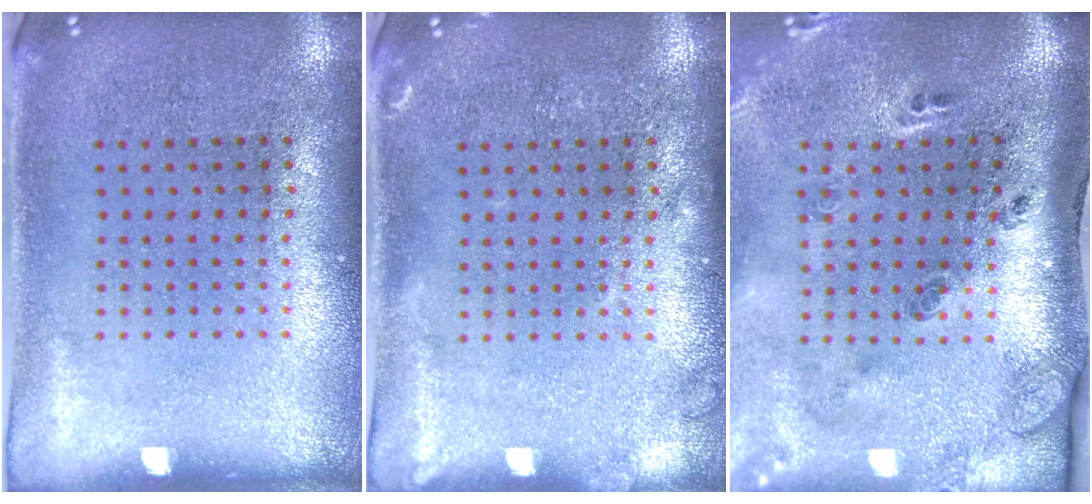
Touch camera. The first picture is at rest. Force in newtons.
{"total": 1.2, "press": 1.1, "slide": 0.2}
{"total": 3.0, "press": 1.9, "slide": 2.4}